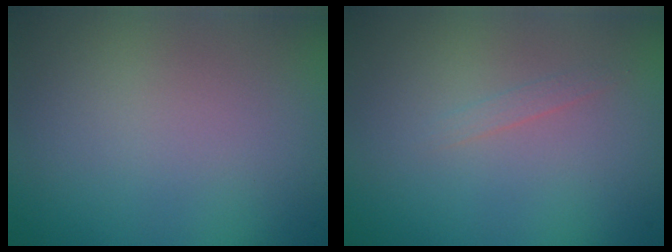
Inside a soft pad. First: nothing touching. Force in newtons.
{"total": 0.6, "press": 0.6, "slide": 0.0}